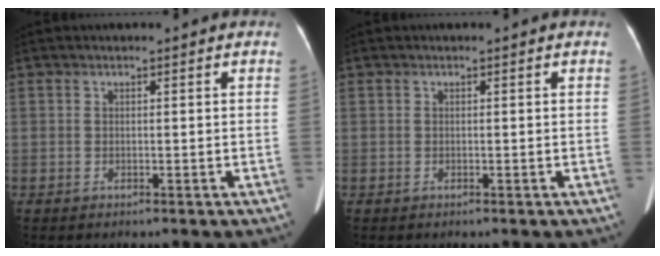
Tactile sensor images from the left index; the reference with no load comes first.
{"total": 0.0}